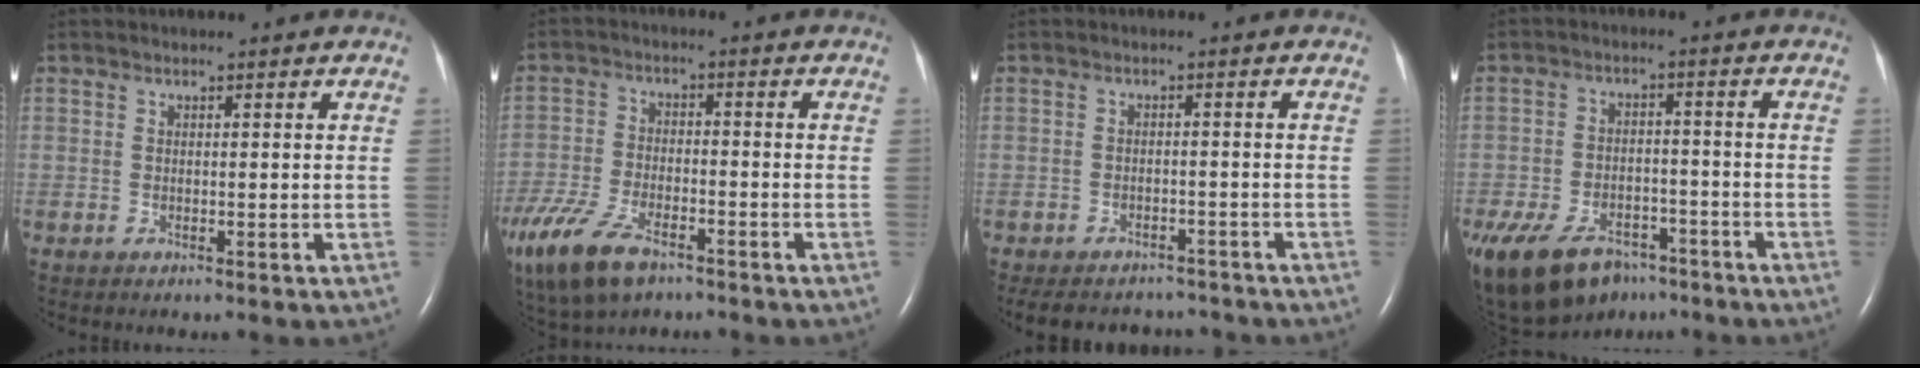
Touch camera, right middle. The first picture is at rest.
{"total": 14.8, "force": [-9.6, 6.4, 9.3], "torque": [-0.229, -0.026, -0.175]}
{"total": 10.4, "force": [-9.4, 3.8, 2.2], "torque": [-0.039, 0.007, -0.116]}
{"total": 21.7, "force": [-14.1, 12.7, 10.6], "torque": [-0.296, -0.029, -0.214]}